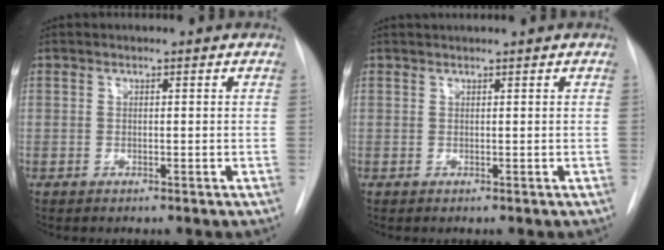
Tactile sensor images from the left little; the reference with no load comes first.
{"total": 1.5, "force": [1.3, -0.4, 0.6], "torque": [-0.005, 0.014, 0.028]}